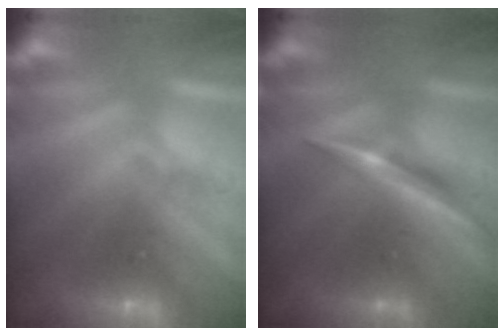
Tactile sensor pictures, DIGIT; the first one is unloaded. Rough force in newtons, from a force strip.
{"total": 1.9}